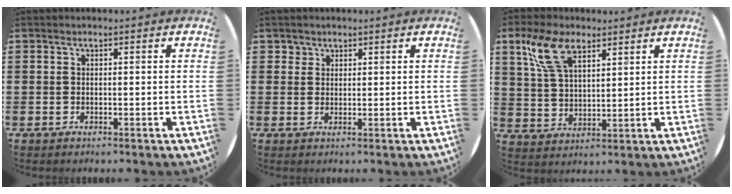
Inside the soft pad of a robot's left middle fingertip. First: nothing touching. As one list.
[{"total": 1.6, "force": [1.3, 0.9, -0.1], "torque": [0.007, -0.001, 0.024]}, {"total": 7.9, "force": [5.0, 3.6, 4.9], "torque": [-0.111, 0.005, 0.094]}]